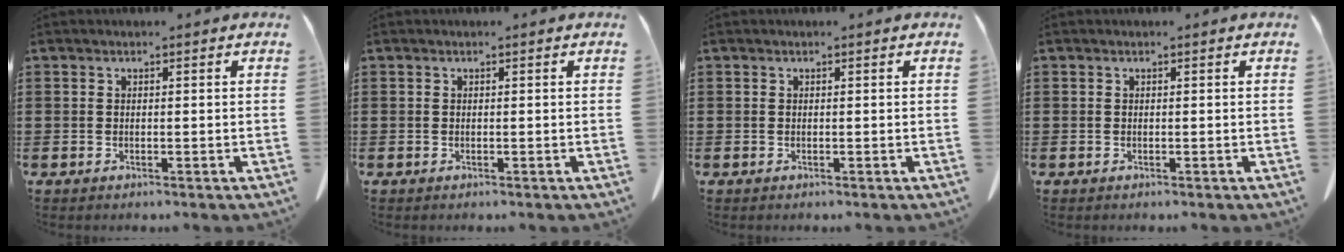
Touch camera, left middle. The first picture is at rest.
{"total": 0.0}
{"total": 0.0}
{"total": 0.0}